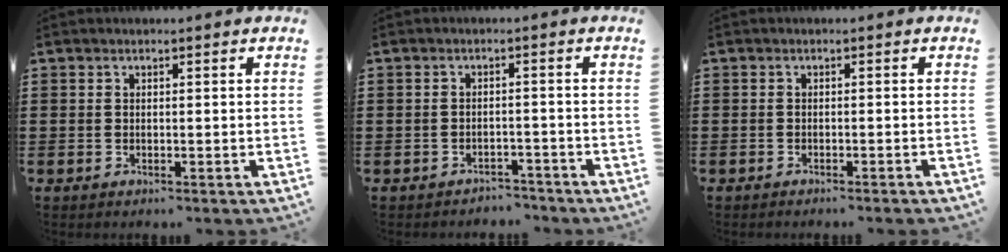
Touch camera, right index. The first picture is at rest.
{"total": 2.3, "force": [-2.2, 0.5, -0.2], "torque": [-0.004, 0.002, -0.051]}
{"total": 0.8, "force": [-0.7, -0.2, 0.2], "torque": [-0.004, -0.001, -0.015]}